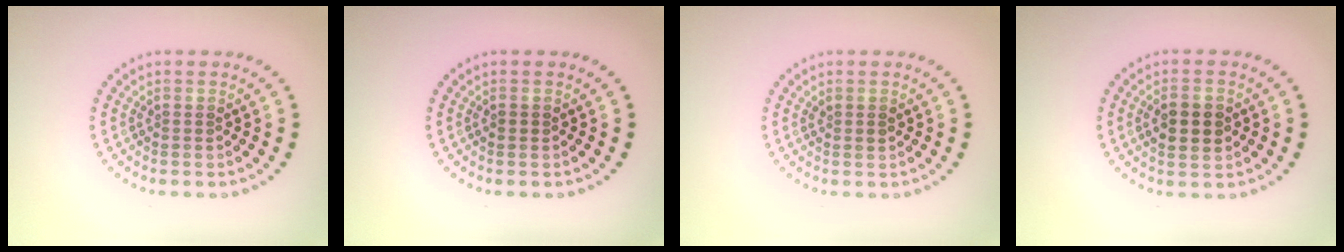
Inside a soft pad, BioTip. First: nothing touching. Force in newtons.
{"total": 0.8, "press": 0.7, "slide": 0.1}
{"total": 0.8, "press": 0.8, "slide": 0.2}
{"total": 2.9, "press": 2.9, "slide": 0.3}